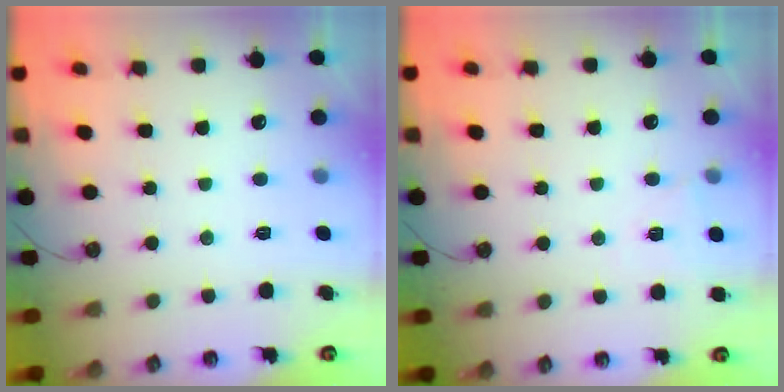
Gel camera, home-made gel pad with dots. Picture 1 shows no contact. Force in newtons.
{"total": 4.8, "press": 4.3, "slide": 2.1}